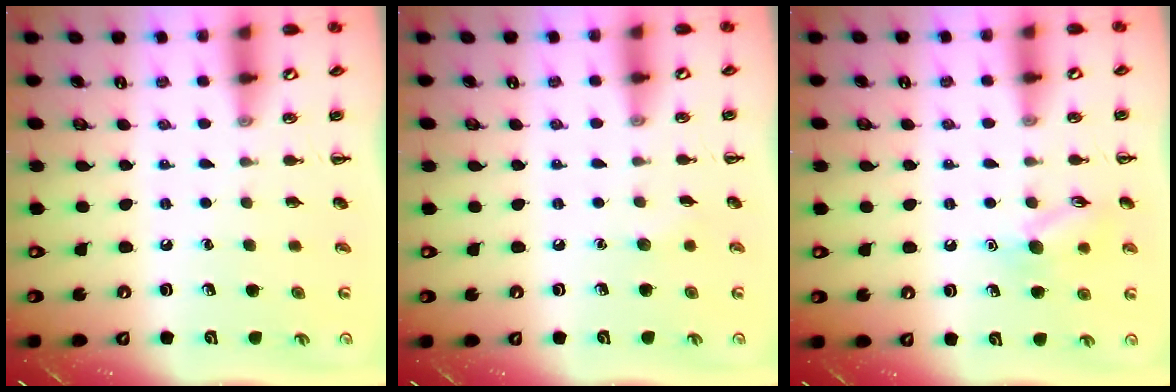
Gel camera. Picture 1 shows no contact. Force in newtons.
{"total": 3.9, "press": 3.7, "slide": 1.1}
{"total": 9.7, "press": 9.6, "slide": 0.7}